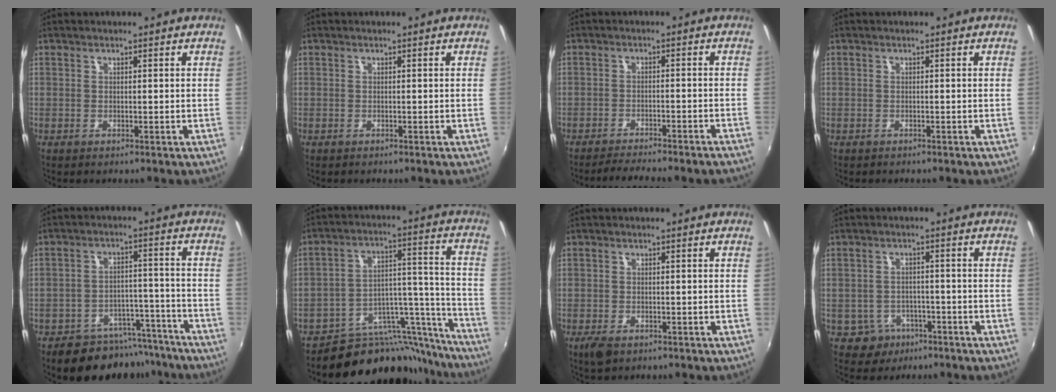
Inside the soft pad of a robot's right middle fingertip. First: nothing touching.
{"total": 0.0}
{"total": 6.6, "force": [-6.0, -0.5, 2.7], "torque": [-0.064, -0.005, -0.087]}
{"total": 0.6, "force": [-0.5, 0.3, 0.0], "torque": [-0.002, -0.003, -0.008]}
{"total": 13.7, "force": [-11.4, 6.5, 4.0], "torque": [-0.082, 0.030, -0.143]}
{"total": 19.5, "force": [-17.8, 6.9, 3.8], "torque": [-0.038, 0.066, -0.258]}
{"total": 3.3, "force": [-2.1, 1.6, 2.0], "torque": [-0.046, -0.011, -0.037]}
{"total": 5.1, "force": [-2.9, 4.2, 0.7], "torque": [-0.028, 0.009, -0.037]}